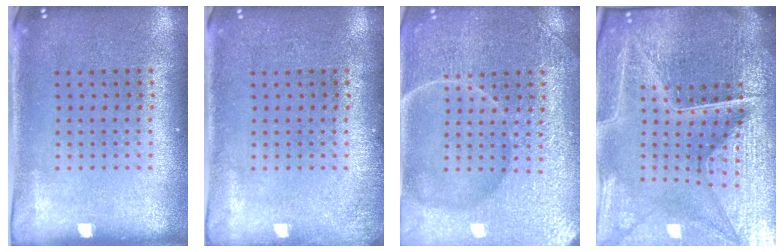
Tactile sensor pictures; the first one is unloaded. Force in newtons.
{"total": 1.0, "press": 1.0, "slide": 0.3}
{"total": 4.7, "press": 4.7, "slide": 0.6}
{"total": 7.1, "press": 6.2, "slide": 3.4}